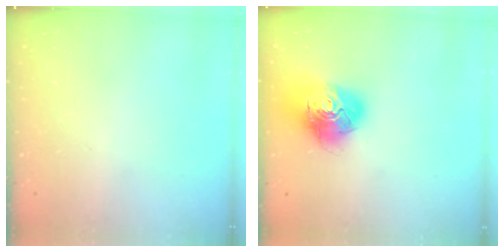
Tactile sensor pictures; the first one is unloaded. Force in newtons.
{"total": 16.4, "press": 16.4, "slide": 1.7}